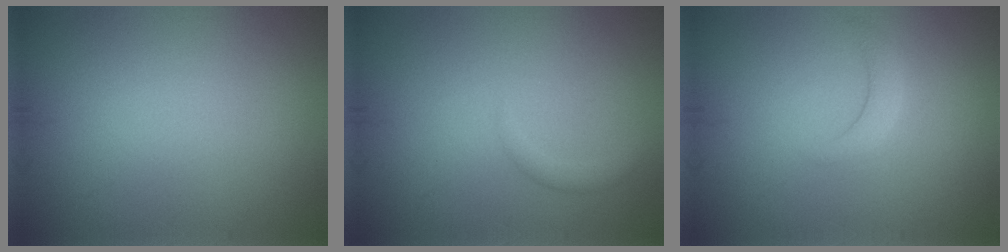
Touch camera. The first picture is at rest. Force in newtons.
{"total": 1.1, "press": 1.1, "slide": 0.1}
{"total": 1.5, "press": 1.5, "slide": 0.3}